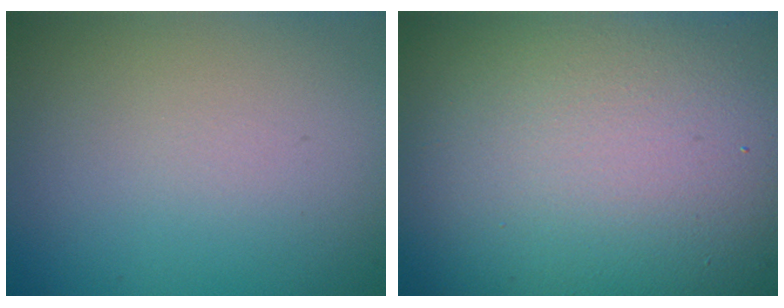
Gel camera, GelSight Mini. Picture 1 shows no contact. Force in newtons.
{"total": 19.9, "press": 19.9, "slide": 1.1}